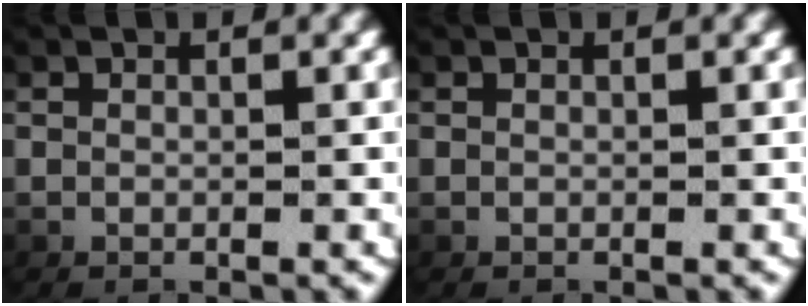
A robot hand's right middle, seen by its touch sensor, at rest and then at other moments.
{"total": 0.0}